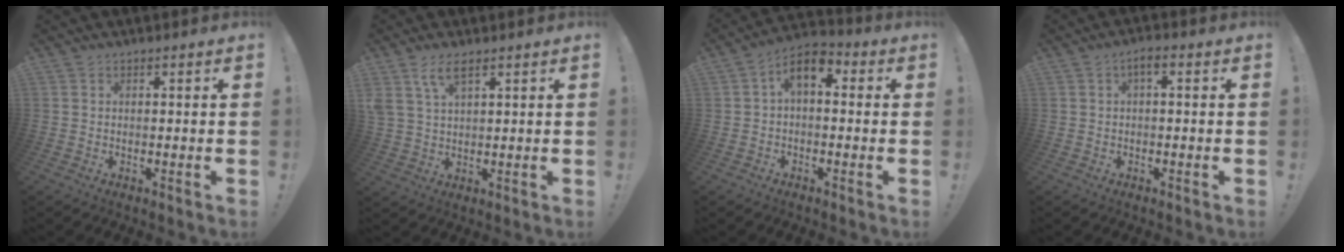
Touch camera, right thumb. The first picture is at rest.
{"total": 6.2, "force": [3.7, 2.3, 4.3], "torque": [-0.085, -0.006, 0.071]}
{"total": 6.8, "force": [1.3, 3.8, 5.6], "torque": [-0.096, 0.005, 0.028]}
{"total": 2.4, "force": [-0.3, 0.8, 2.3], "torque": [-0.049, 0.010, -0.006]}